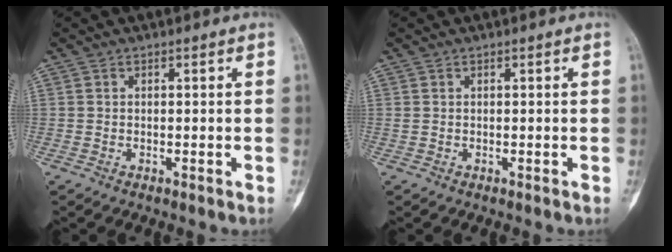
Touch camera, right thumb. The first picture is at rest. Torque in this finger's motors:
{"motor_torque": [0.00, 0.00, 0.03, -0.02, 0.03]}